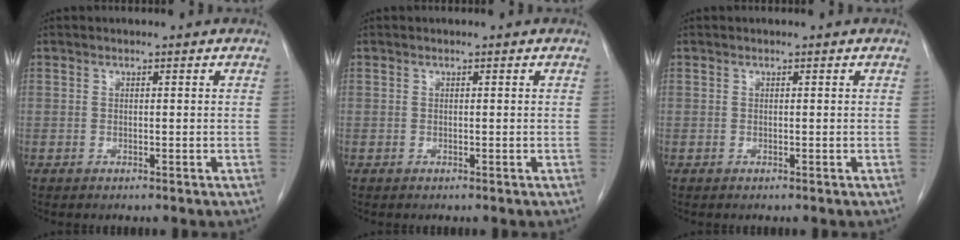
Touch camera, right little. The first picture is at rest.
{"total": 0.0}
{"total": 0.0}